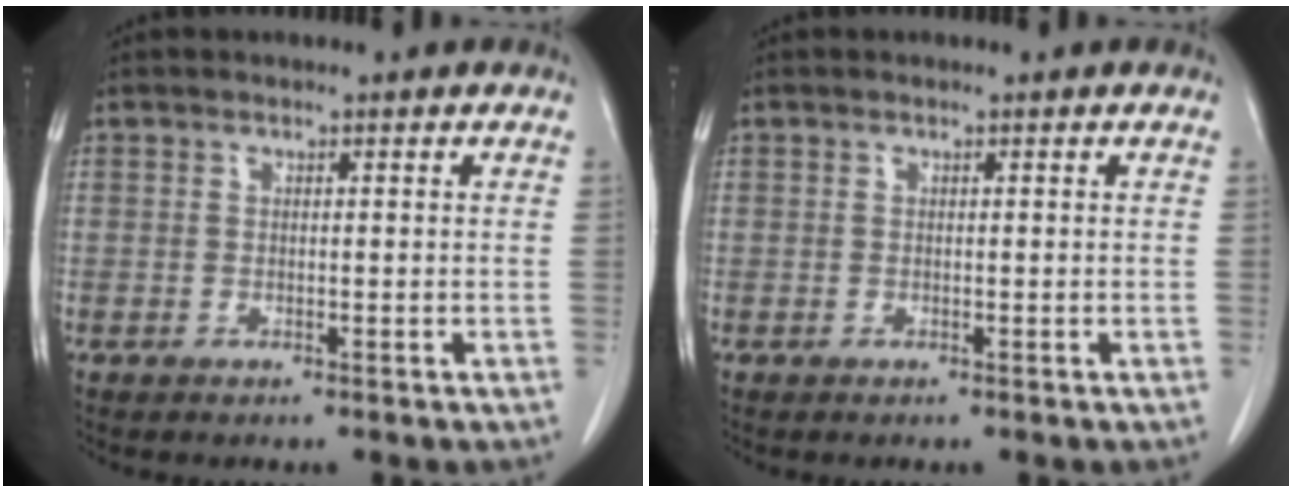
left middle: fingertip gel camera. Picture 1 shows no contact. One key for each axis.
{"total": 0.0}